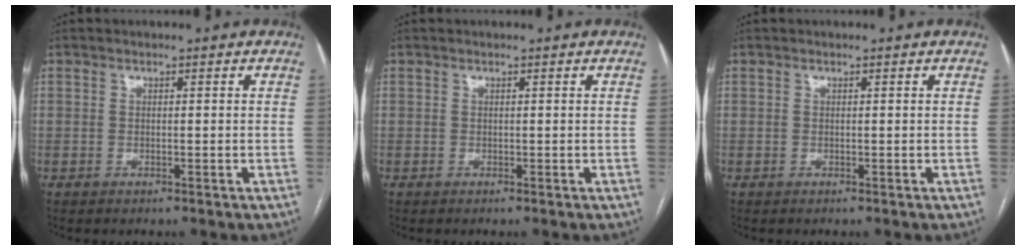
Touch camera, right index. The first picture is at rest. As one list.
[{"total": 0.0}, {"total": 0.0}]